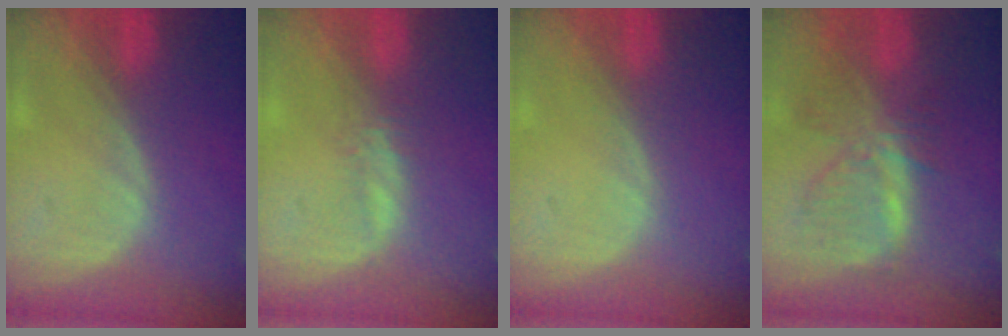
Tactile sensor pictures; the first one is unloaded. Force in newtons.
{"total": 1.3, "press": 1.2, "slide": 0.5}
{"total": 0.0}
{"total": 7.7, "press": 6.9, "slide": 3.4}